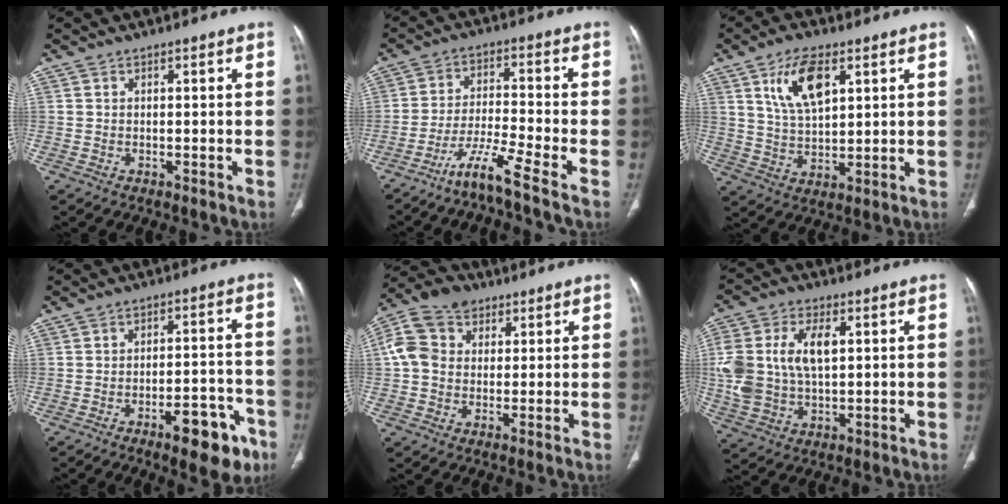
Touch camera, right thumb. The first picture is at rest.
{"total": 8.3, "force": [-6.0, -0.7, 5.7], "torque": [-0.121, 0.025, -0.119]}
{"total": 10.3, "force": [4.4, 4.8, 7.9], "torque": [-0.133, -0.015, 0.089]}
{"total": 11.7, "force": [-6.4, 4.5, 8.6], "torque": [-0.086, 0.039, -0.084]}
{"total": 10.6, "force": [2.9, 8.7, 5.3], "torque": [-0.100, 0.021, 0.045]}
{"total": 14.3, "force": [2.4, 8.5, 11.3], "torque": [-0.240, 0.008, 0.052]}